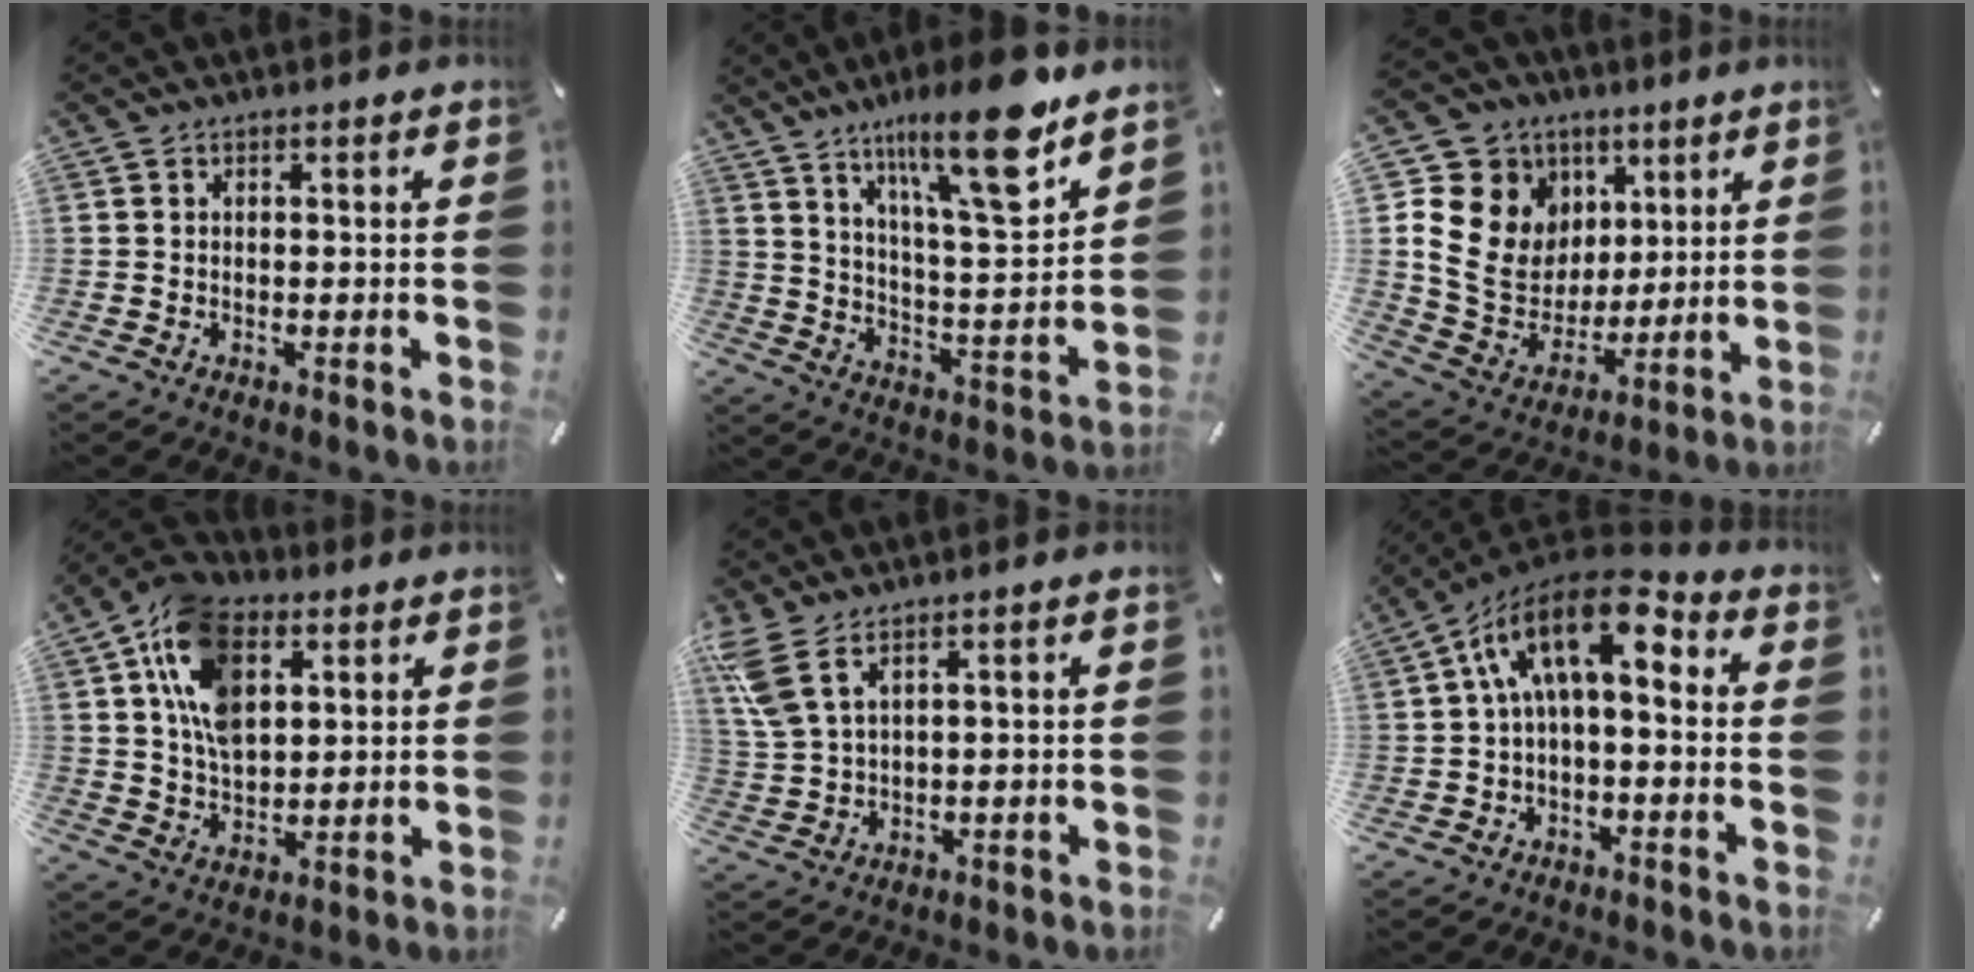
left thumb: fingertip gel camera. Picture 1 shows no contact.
{"total": 18.4, "force": [13.0, 3.9, 12.5], "torque": [-0.208, -0.074, 0.204]}
{"total": 15.2, "force": [2.8, 14.0, 5.2], "torque": [-0.093, -0.019, 0.064]}
{"total": 15.2, "force": [5.9, 9.7, 10.2], "torque": [-0.226, -0.004, 0.103]}
{"total": 6.0, "force": [3.8, 1.9, 4.3], "torque": [-0.114, -0.018, 0.066]}
{"total": 14.4, "force": [3.5, 6.9, 12.1], "torque": [-0.226, -0.012, 0.055]}